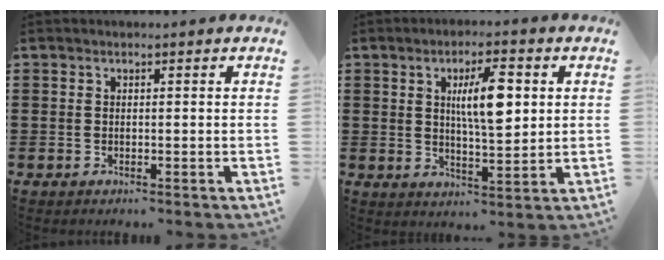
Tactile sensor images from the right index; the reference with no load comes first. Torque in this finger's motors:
{"motor_torque": [1.34, -0.02, 0.40, 0.13]}